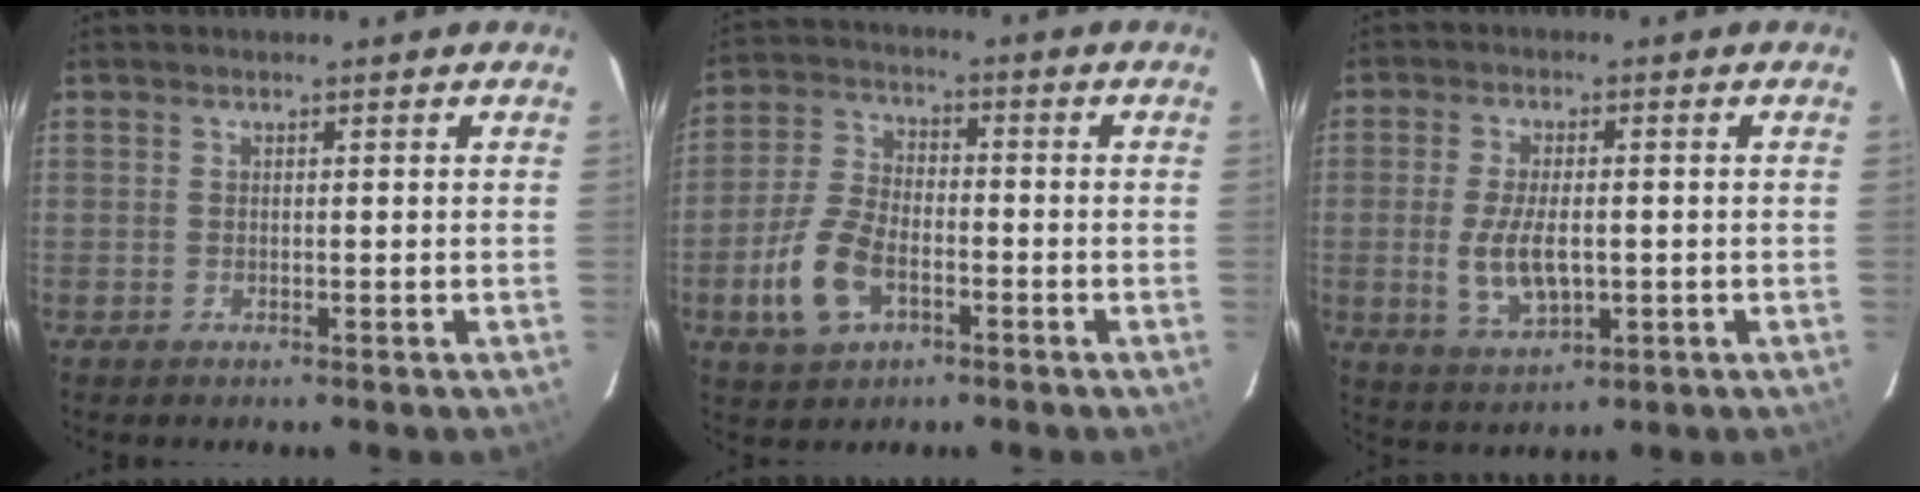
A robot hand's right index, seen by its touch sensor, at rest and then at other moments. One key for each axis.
{"total": 10.6, "fx": -4.4, "fy": 6.2, "fz": 7.4, "tx": -0.171, "ty": 0.003, "tz": -0.080}
{"total": 8.2, "fx": -1.0, "fy": 3.8, "fz": 7.2, "tx": -0.147, "ty": -0.009, "tz": -0.012}